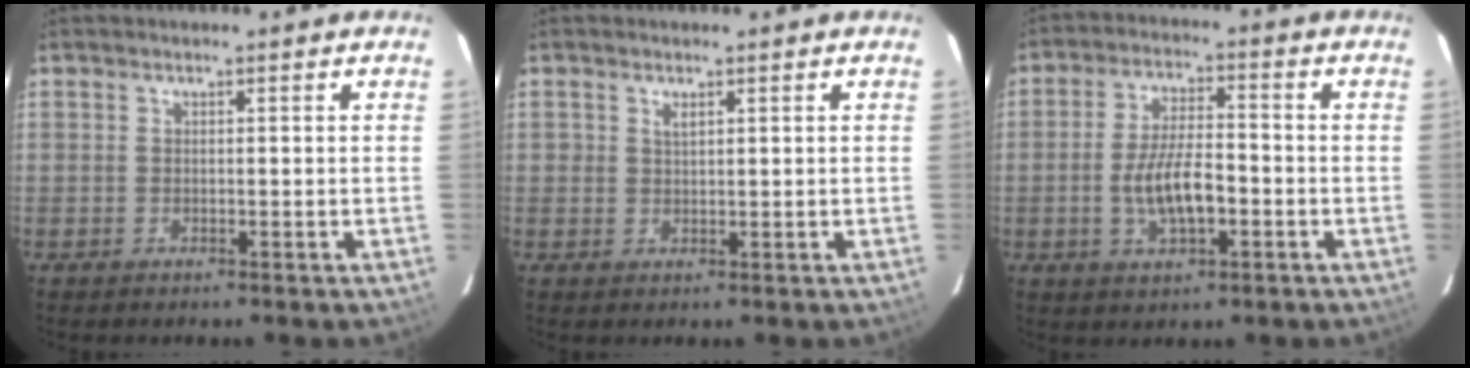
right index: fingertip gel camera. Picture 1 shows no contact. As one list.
[{"total": 1.1, "force": [0.7, 0.7, 0.6], "torque": [-0.008, 0.002, 0.013]}, {"total": 8.8, "force": [-2.4, 3.1, 7.9], "torque": [-0.154, 0.001, -0.039]}]